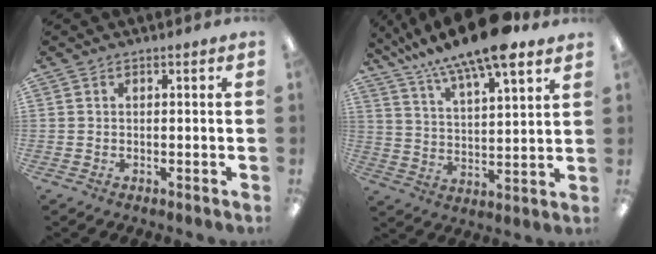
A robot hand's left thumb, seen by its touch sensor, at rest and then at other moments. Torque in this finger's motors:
{"motor_torque": [1.79, 0.04, 1.73, -1.05, 0.16]}